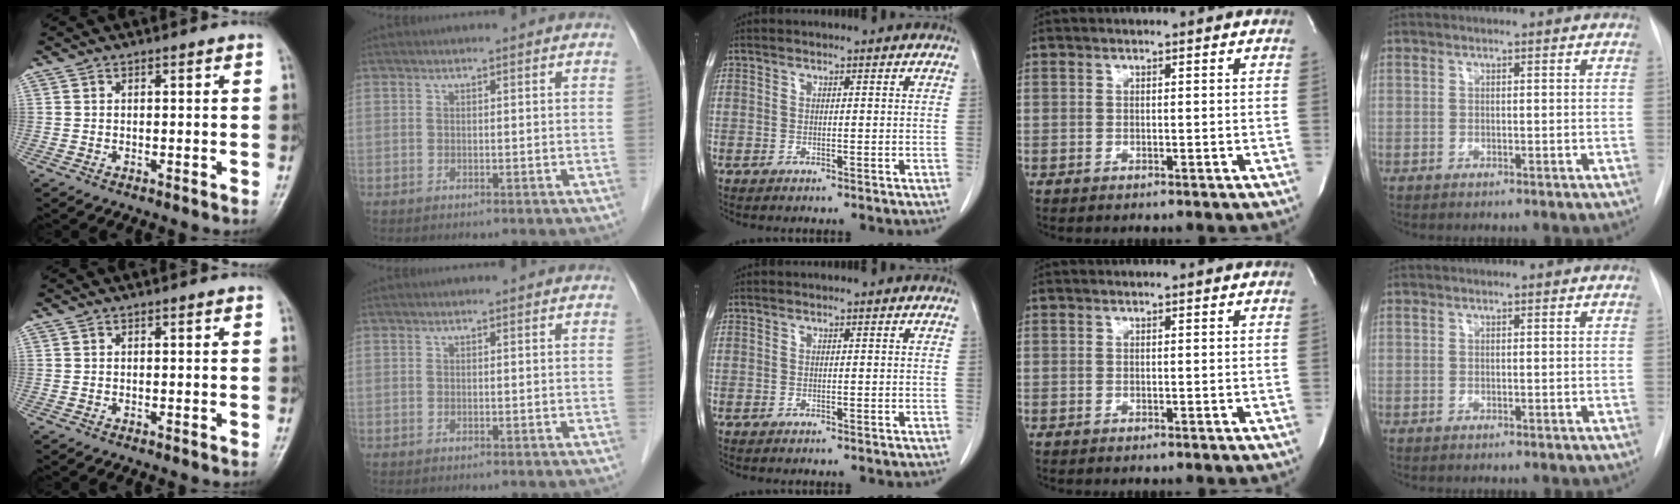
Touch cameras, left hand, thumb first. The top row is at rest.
{}